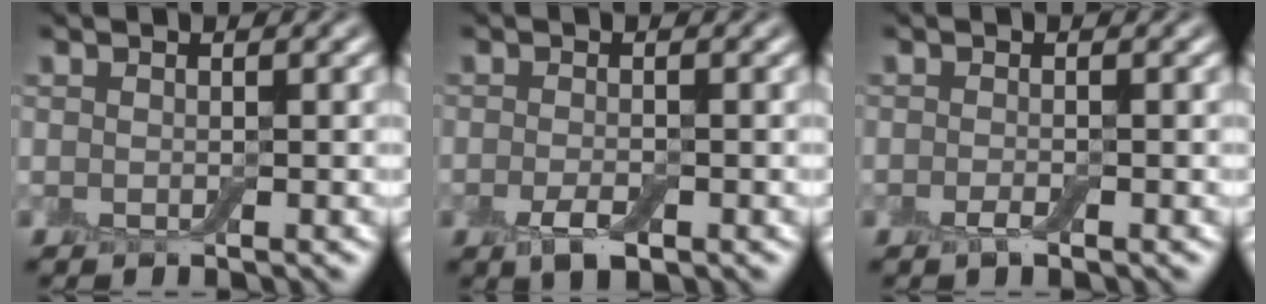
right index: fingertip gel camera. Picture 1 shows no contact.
{"total": 2.0, "force": [-1.1, 0.7, 1.5], "torque": [-0.031, -0.004, -0.020]}
{"total": 0.9, "force": [-0.7, 0.2, 0.6], "torque": [-0.013, -0.003, -0.013]}